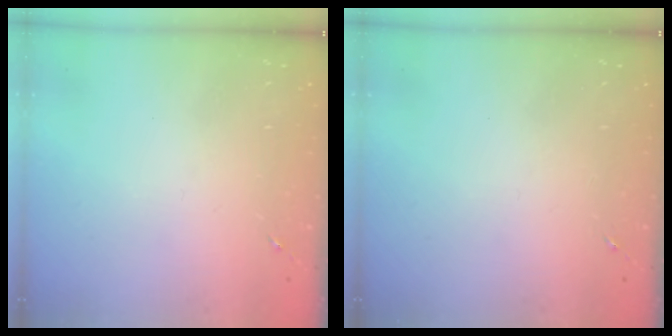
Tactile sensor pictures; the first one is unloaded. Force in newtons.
{"total": 0.0}